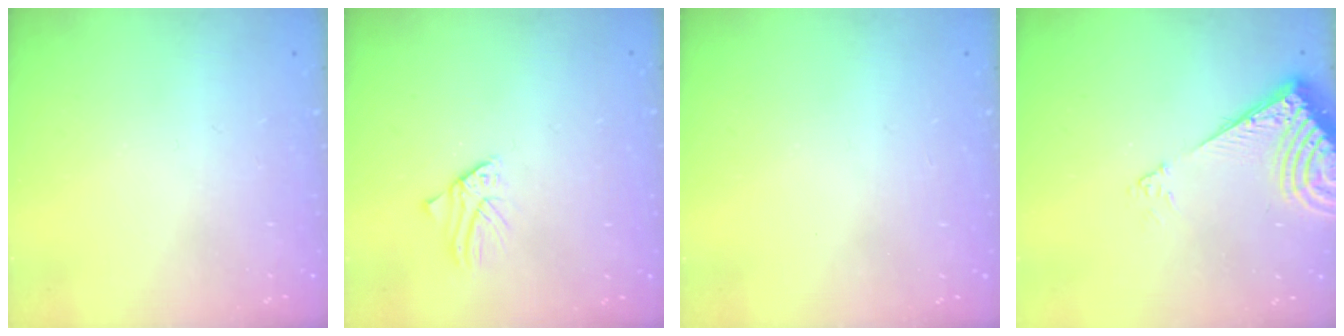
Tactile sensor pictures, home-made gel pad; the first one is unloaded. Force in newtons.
{"total": 1.2, "press": 1.2, "slide": 0.1}
{"total": 2.2, "press": 2.2, "slide": 0.2}
{"total": 8.8, "press": 8.7, "slide": 1.0}